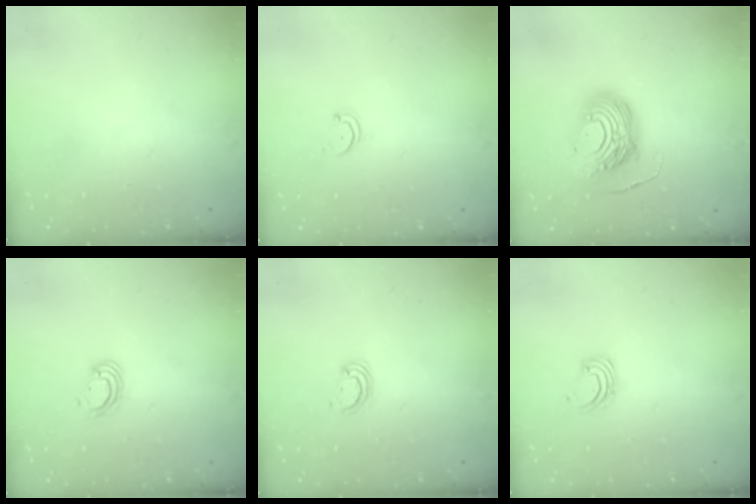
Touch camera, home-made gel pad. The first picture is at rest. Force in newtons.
{"total": 1.6, "press": 1.6, "slide": 0.4}
{"total": 12.7, "press": 12.6, "slide": 1.3}
{"total": 4.6, "press": 4.6, "slide": 0.2}
{"total": 2.6, "press": 2.6, "slide": 0.3}
{"total": 1.6, "press": 1.6, "slide": 0.1}